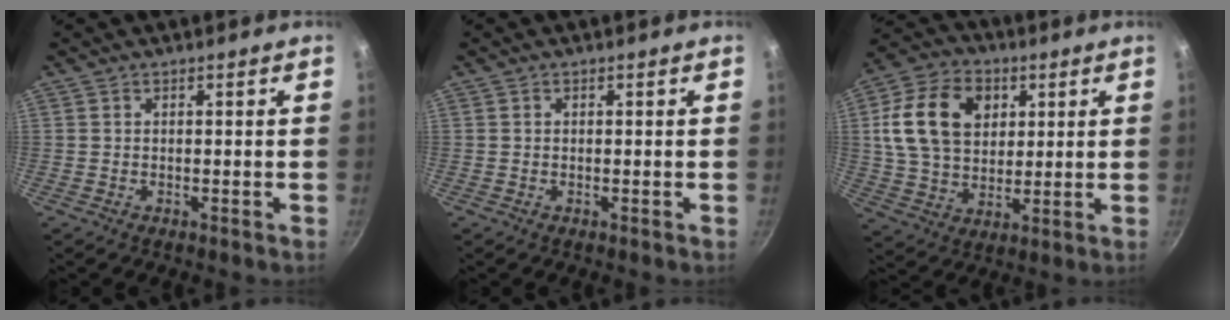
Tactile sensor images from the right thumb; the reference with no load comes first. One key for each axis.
{"total": 0.0}
{"total": 17.0, "fx": 4.5, "fy": 12.4, "fz": 10.7, "tx": -0.177, "ty": 0.001, "tz": 0.075}